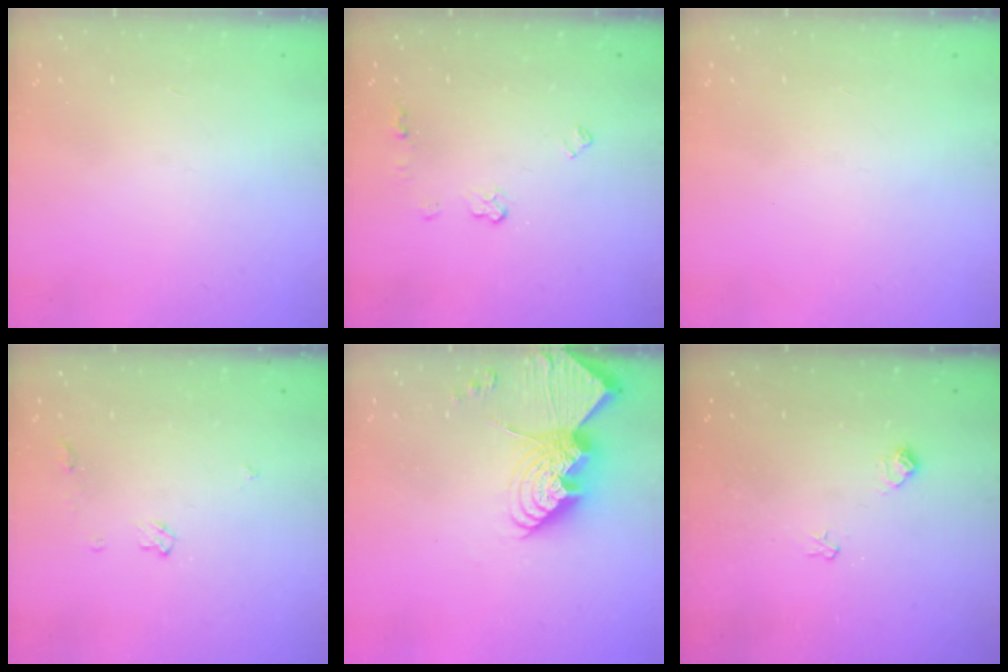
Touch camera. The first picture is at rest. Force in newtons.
{"total": 4.0, "press": 4.0, "slide": 0.7}
{"total": 0.0}
{"total": 4.3, "press": 4.3, "slide": 0.6}
{"total": 15.8, "press": 15.8, "slide": 1.3}
{"total": 7.8, "press": 7.8, "slide": 0.8}